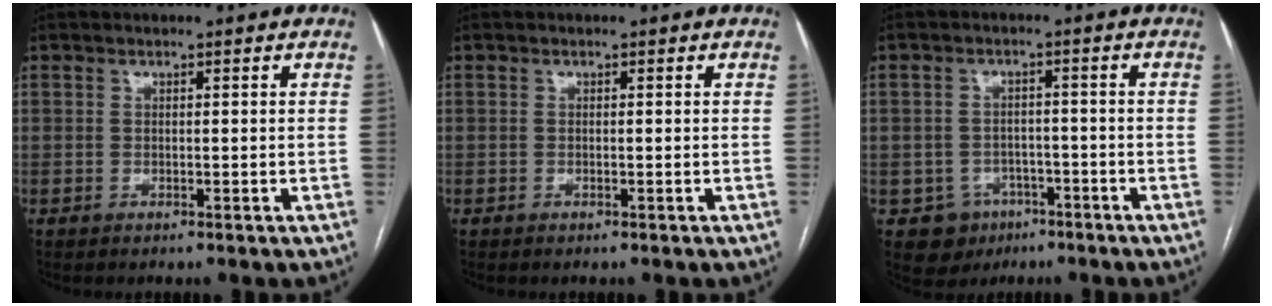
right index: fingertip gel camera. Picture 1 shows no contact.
{"total": 0.0}
{"total": 5.7, "force": [-2.8, 4.9, 0.5], "torque": [-0.005, 0.012, -0.034]}